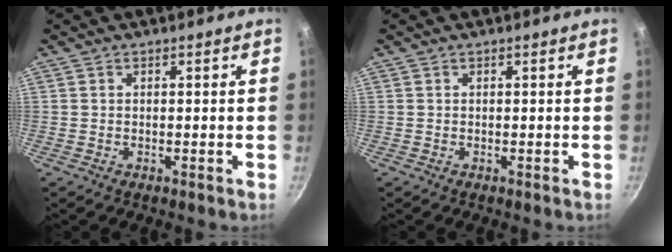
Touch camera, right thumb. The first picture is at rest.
{"total": 0.0}